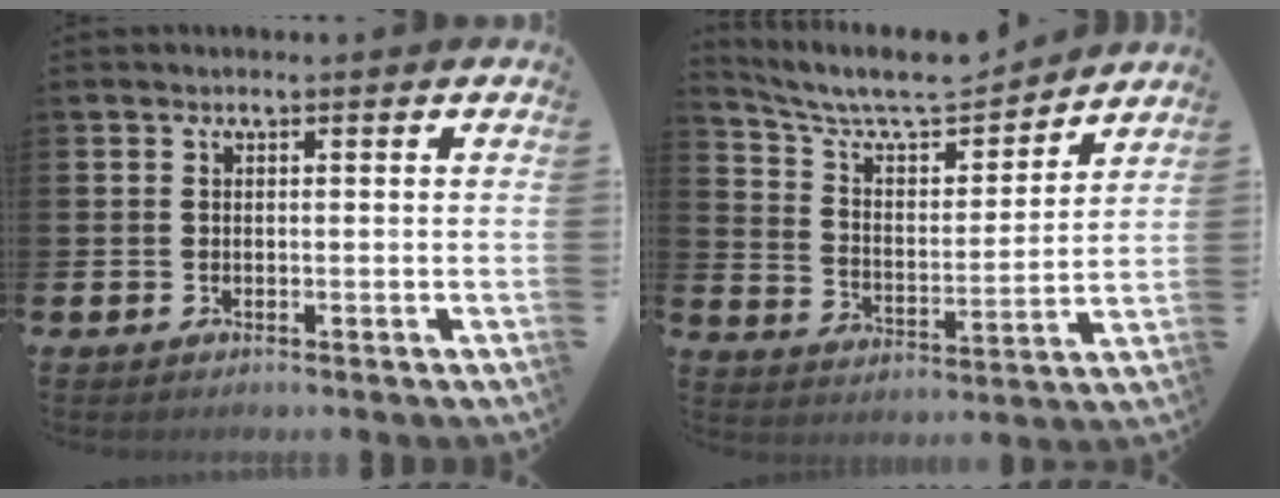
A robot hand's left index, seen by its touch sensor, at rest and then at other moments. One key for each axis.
{"total": 8.9, "fx": 8.1, "fy": 2.1, "fz": 3.2, "tx": -0.096, "ty": -0.057, "tz": 0.138}